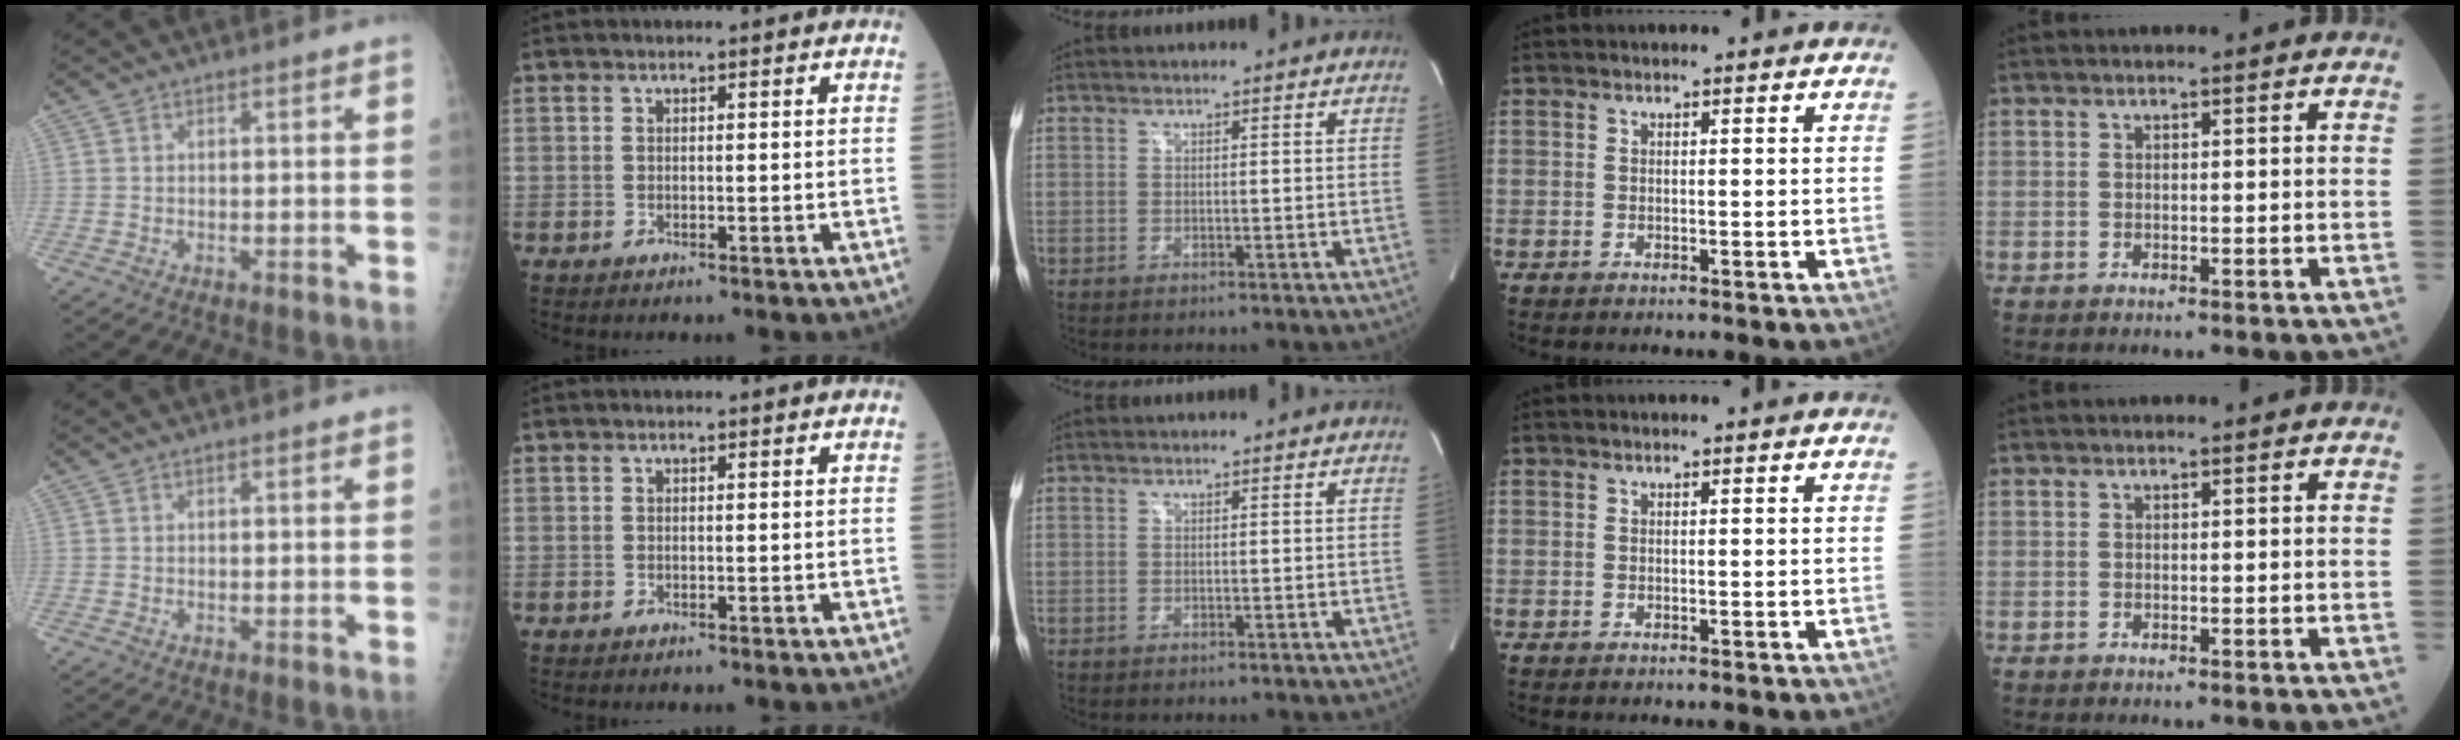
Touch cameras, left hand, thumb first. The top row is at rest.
{}